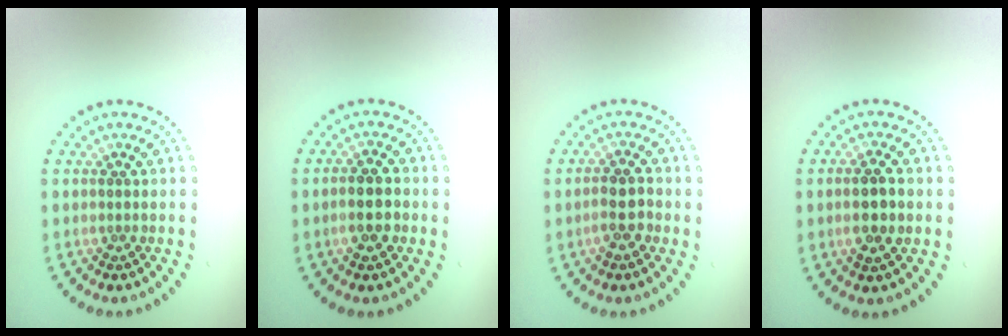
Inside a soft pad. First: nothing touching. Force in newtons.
{"total": 2.8, "press": 2.7, "slide": 0.7}
{"total": 2.6, "press": 2.4, "slide": 0.9}
{"total": 2.8, "press": 2.8, "slide": 0.6}